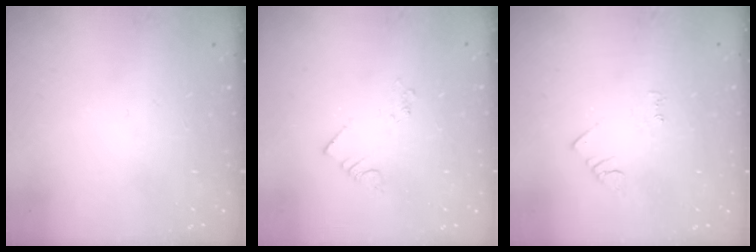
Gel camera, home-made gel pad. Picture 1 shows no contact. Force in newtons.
{"total": 1.9, "press": 1.9, "slide": 0.3}
{"total": 3.9, "press": 3.9, "slide": 0.5}